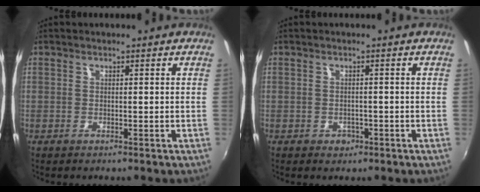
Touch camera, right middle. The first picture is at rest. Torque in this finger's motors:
{"motor_torque": [0.20, -0.13, 0.07, 0.01]}